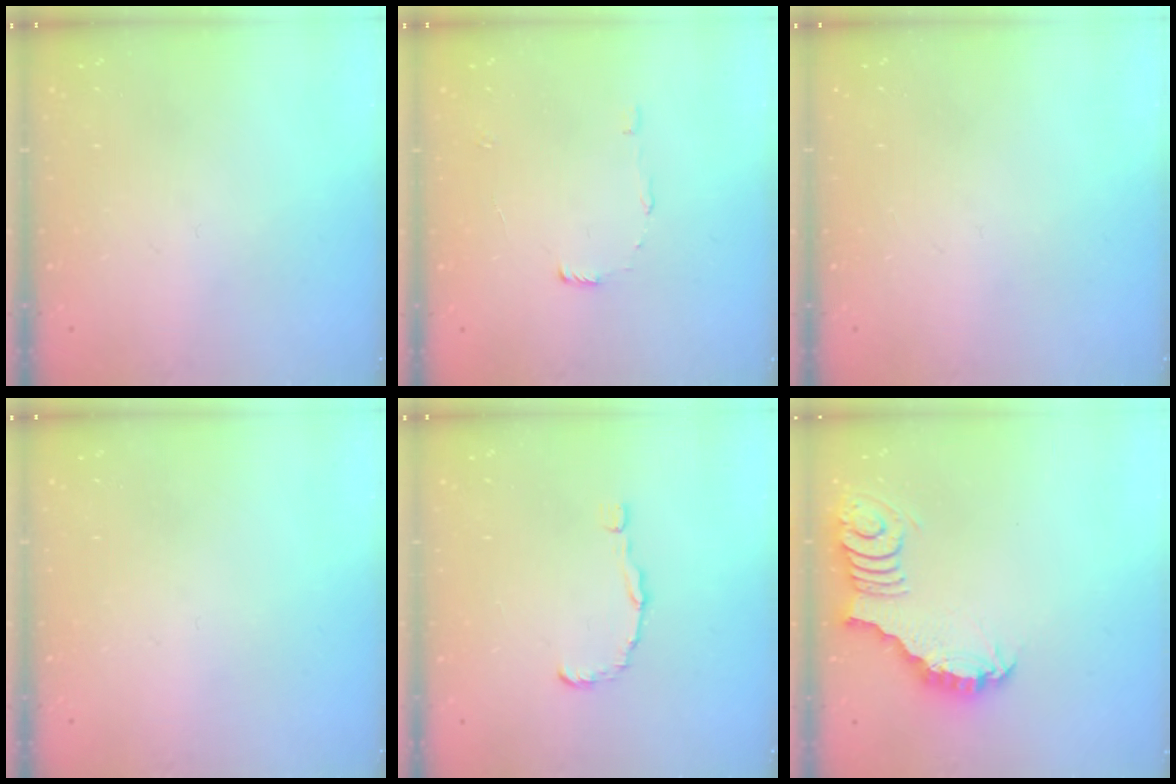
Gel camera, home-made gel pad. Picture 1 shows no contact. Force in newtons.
{"total": 4.4, "press": 4.4, "slide": 0.4}
{"total": 0.0}
{"total": 0.0}
{"total": 1.5, "press": 1.5, "slide": 0.0}
{"total": 3.8, "press": 3.7, "slide": 0.8}